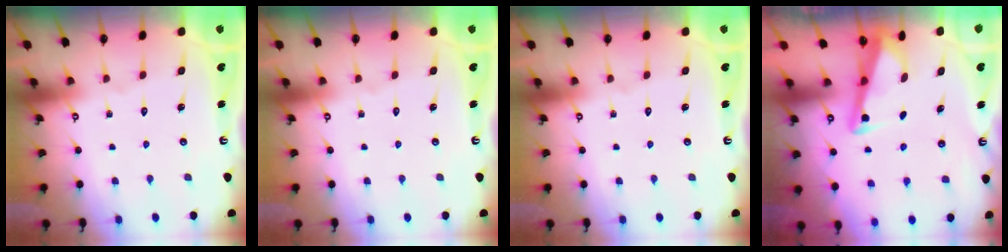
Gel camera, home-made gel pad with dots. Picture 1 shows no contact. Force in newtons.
{"total": 0.0}
{"total": 0.0}
{"total": 3.4, "press": 3.4, "slide": 0.3}